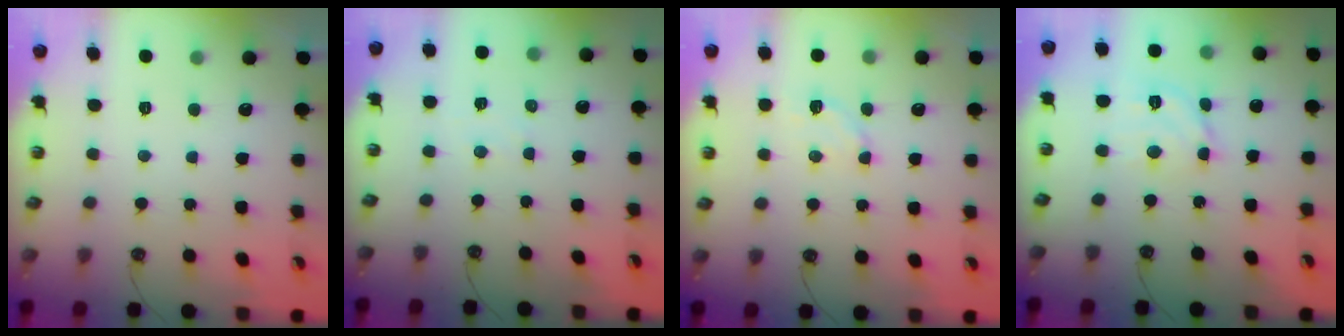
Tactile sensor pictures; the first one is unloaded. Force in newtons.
{"total": 3.4, "press": 3.3, "slide": 0.5}
{"total": 4.7, "press": 4.7, "slide": 0.7}
{"total": 10.9, "press": 10.8, "slide": 1.4}